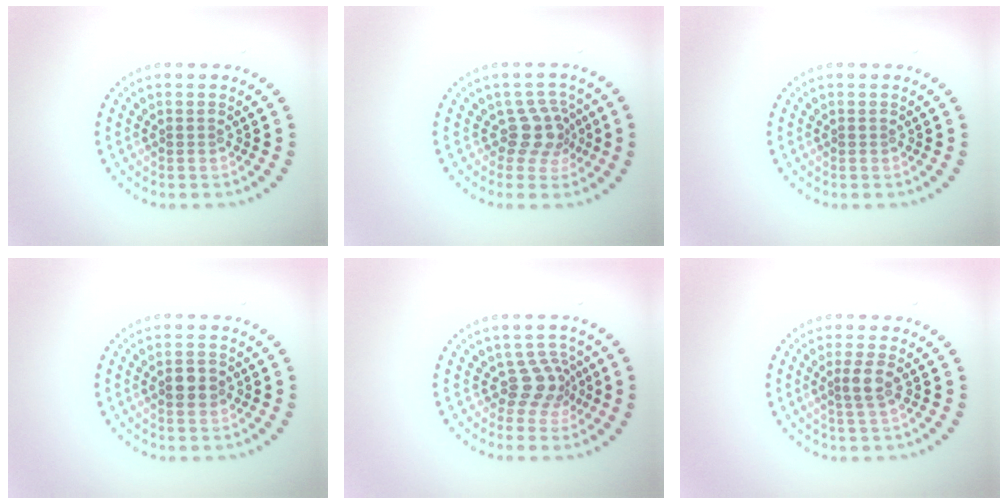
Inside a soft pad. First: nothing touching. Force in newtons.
{"total": 2.8, "press": 2.2, "slide": 1.8}
{"total": 0.0}
{"total": 2.2, "press": 2.2, "slide": 0.0}
{"total": 2.8, "press": 2.1, "slide": 1.9}
{"total": 1.9, "press": 1.5, "slide": 1.1}